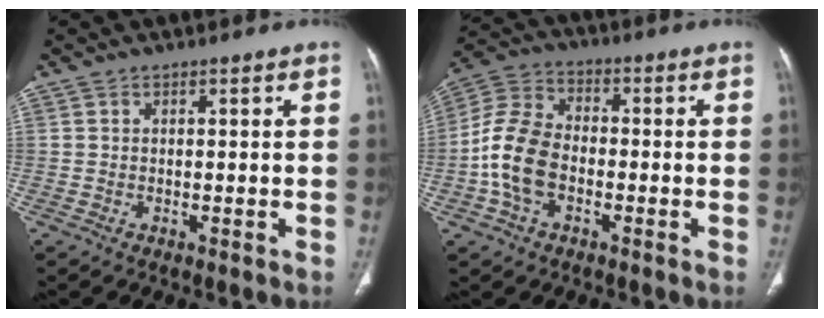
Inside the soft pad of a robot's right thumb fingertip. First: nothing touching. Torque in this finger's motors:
{"motor_torque": [1.88, 1.39, 1.10, -1.24, 0.33]}